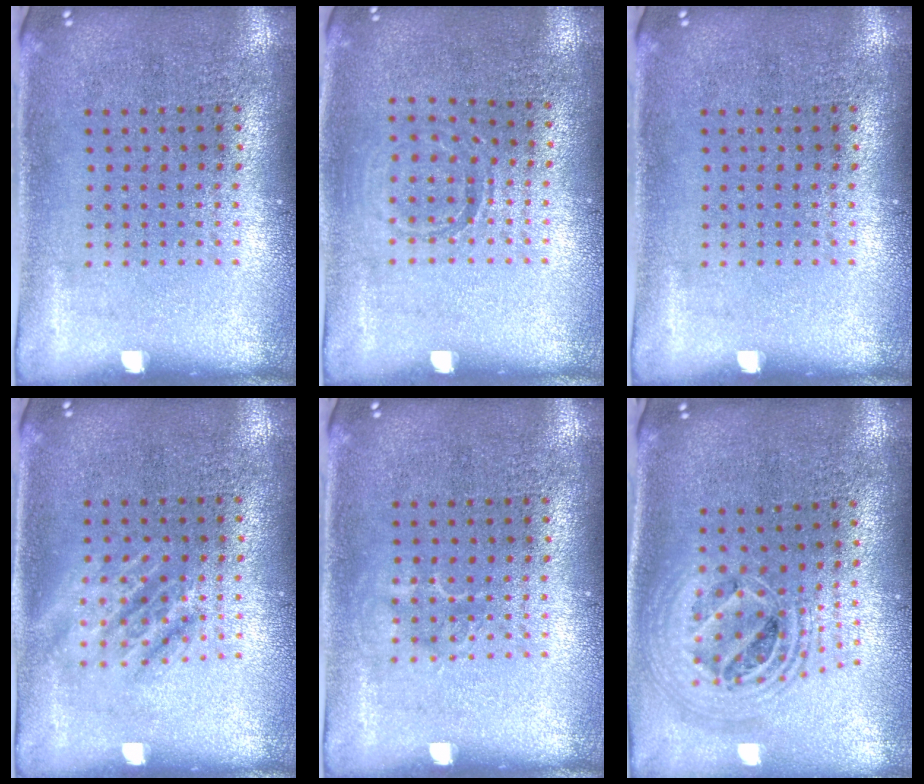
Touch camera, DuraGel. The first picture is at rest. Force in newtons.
{"total": 0.9, "press": 0.9, "slide": 0.2}
{"total": 0.0}
{"total": 1.1, "press": 1.1, "slide": 0.2}
{"total": 1.0, "press": 0.9, "slide": 0.2}
{"total": 2.3, "press": 1.7, "slide": 1.5}